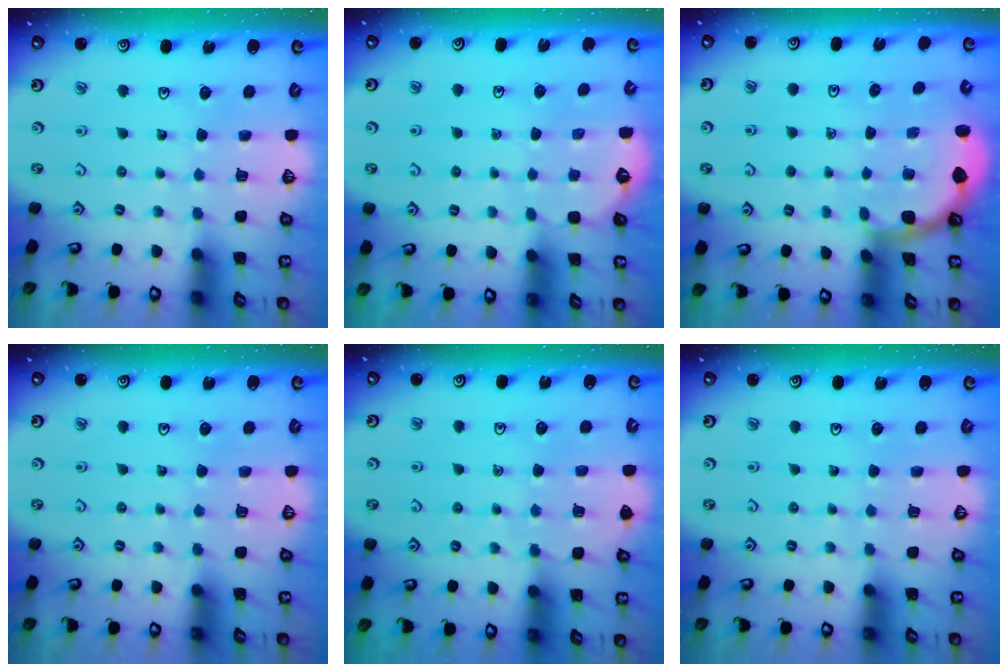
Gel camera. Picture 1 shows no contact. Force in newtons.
{"total": 1.6, "press": 1.5, "slide": 0.5}
{"total": 1.8, "press": 1.8, "slide": 0.0}
{"total": 0.0}
{"total": 5.3, "press": 5.3, "slide": 0.5}
{"total": 0.0}